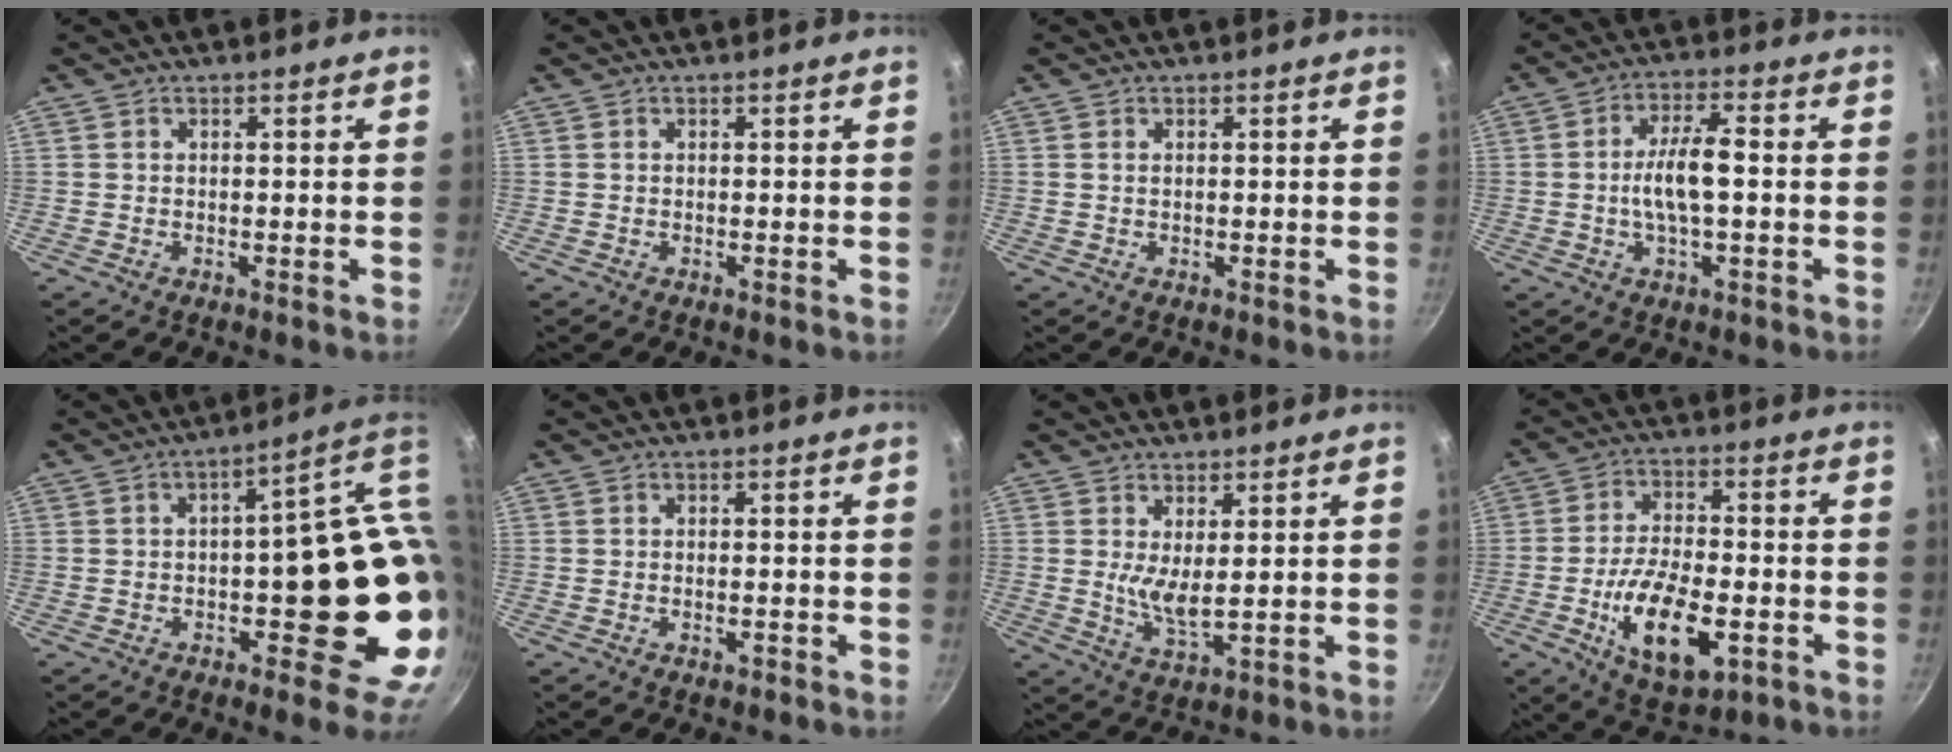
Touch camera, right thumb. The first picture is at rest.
{"total": 0.0}
{"total": 0.5, "force": [0.2, 0.3, 0.4], "torque": [-0.008, 0.000, 0.003]}
{"total": 8.2, "force": [-0.5, 2.7, 7.7], "torque": [-0.141, 0.020, -0.012]}
{"total": 19.2, "force": [0.4, 7.7, 17.5], "torque": [-0.170, 0.004, 0.017]}
{"total": 1.0, "force": [-0.6, 0.4, 0.7], "torque": [-0.012, 0.003, -0.010]}
{"total": 5.1, "force": [1.4, 1.6, 4.6], "torque": [-0.082, -0.030, 0.030]}
{"total": 15.1, "force": [-4.6, 6.9, 12.5], "torque": [-0.210, 0.015, -0.074]}